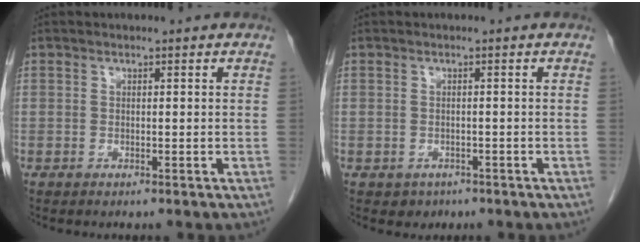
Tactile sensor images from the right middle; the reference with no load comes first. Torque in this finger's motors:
{"motor_torque": [0.23, -0.02, -0.01, -0.01]}